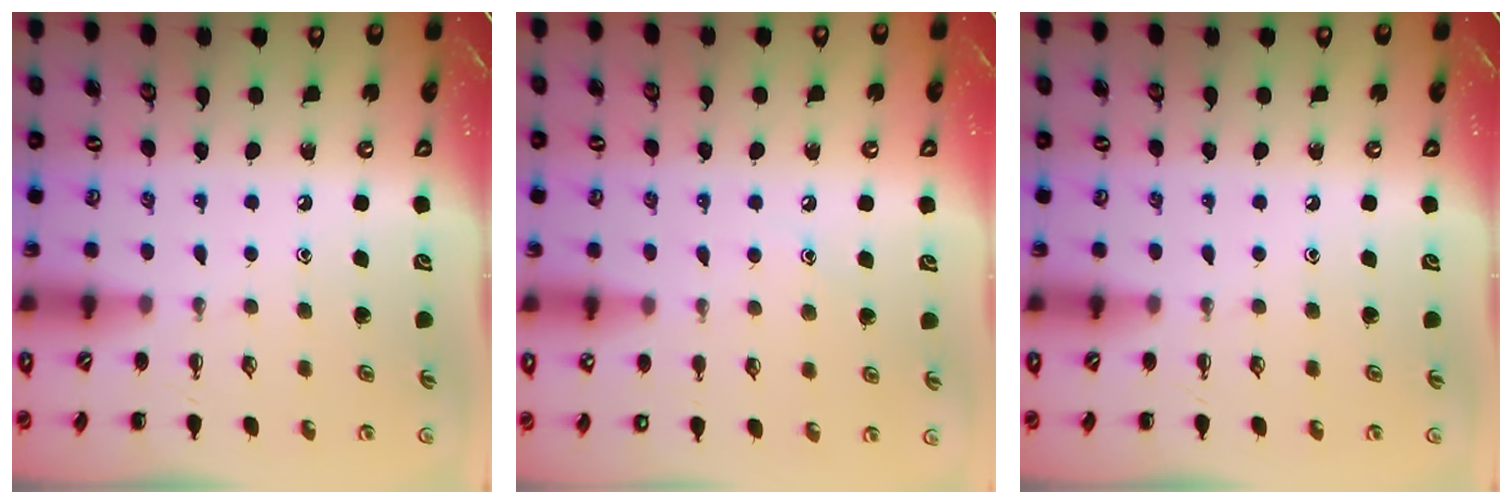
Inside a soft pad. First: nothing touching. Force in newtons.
{"total": 7.0, "press": 6.8, "slide": 1.5}
{"total": 0.0}